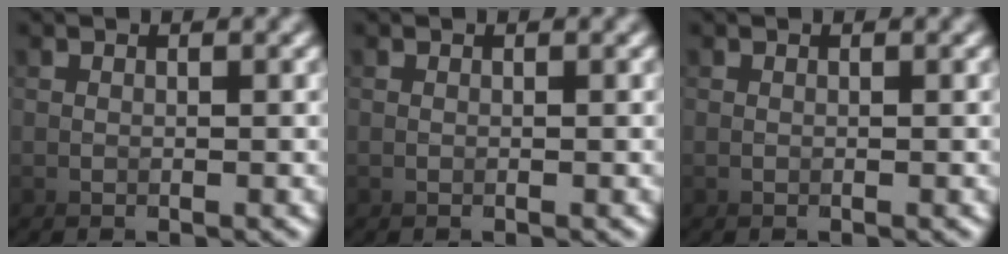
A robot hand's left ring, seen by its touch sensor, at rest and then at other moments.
{"total": 0.0}
{"total": 0.0}